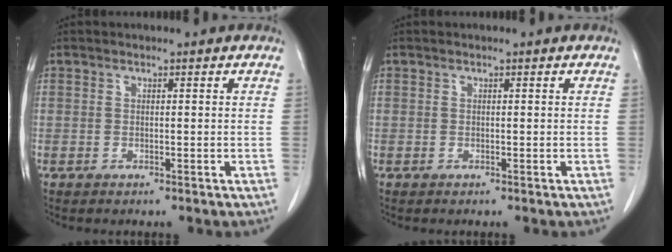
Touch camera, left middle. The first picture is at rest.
{"total": 0.0}